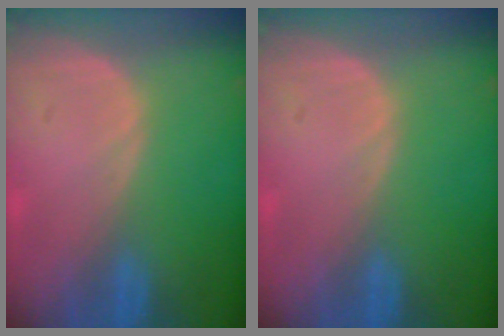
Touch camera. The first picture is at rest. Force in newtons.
{"total": 0.0}